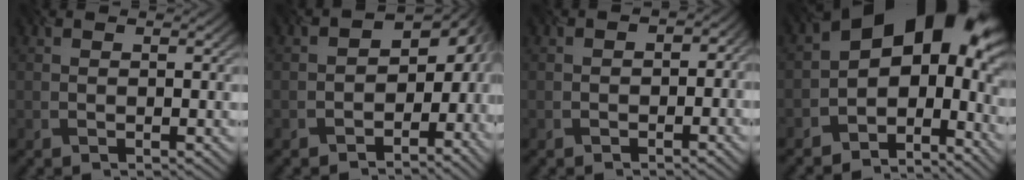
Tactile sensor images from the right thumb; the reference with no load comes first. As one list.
[{"total": 9.1, "force": [-3.5, 5.6, 6.4], "torque": [-0.073, -0.018, -0.042]}, {"total": 1.9, "force": [-1.4, 1.0, 0.8], "torque": [-0.012, -0.001, -0.019]}, {"total": 14.2, "force": [-1.2, 9.4, 10.6], "torque": [-0.139, -0.011, -0.002]}]